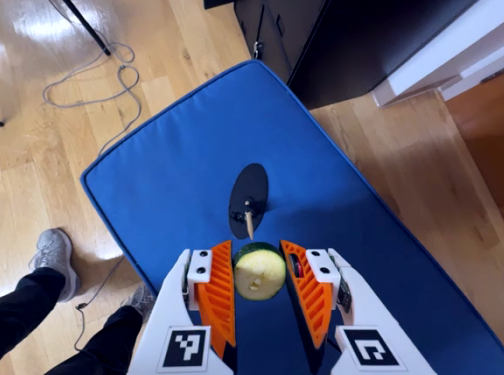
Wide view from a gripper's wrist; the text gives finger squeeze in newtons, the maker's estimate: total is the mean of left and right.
{"total": 7.2, "left": 6.3, "right": 8.1}